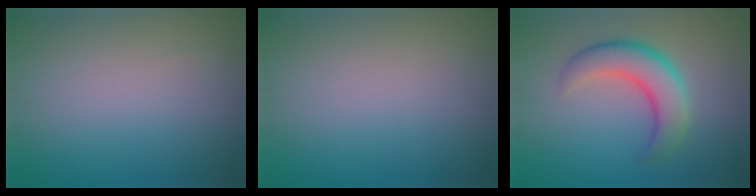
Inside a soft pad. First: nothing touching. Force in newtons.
{"total": 0.0}
{"total": 5.2, "press": 5.2, "slide": 0.3}